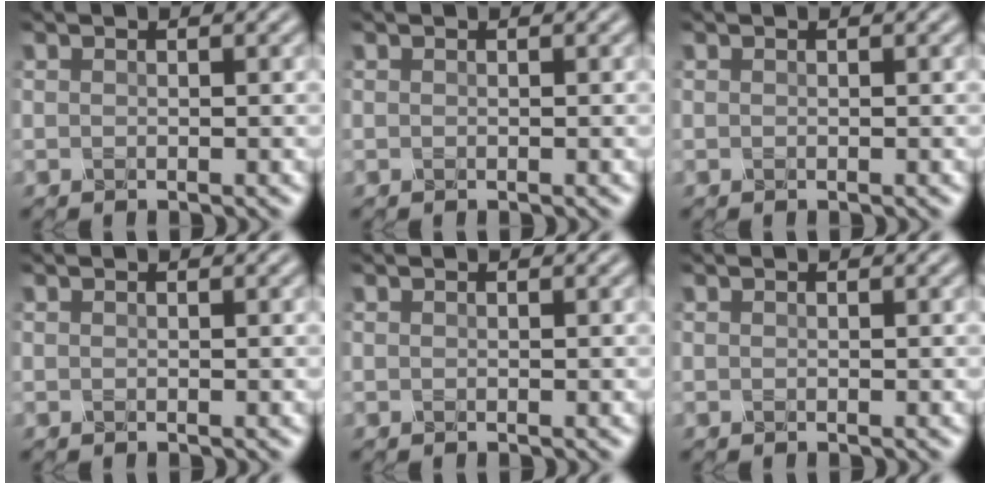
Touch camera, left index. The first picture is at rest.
{"total": 0.0}
{"total": 0.0}
{"total": 0.0}
{"total": 0.0}
{"total": 0.0}